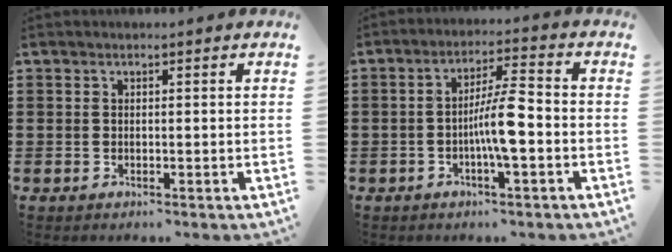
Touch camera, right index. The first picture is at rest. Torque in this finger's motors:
{"motor_torque": [1.55, 0.59, 0.74, 0.12]}